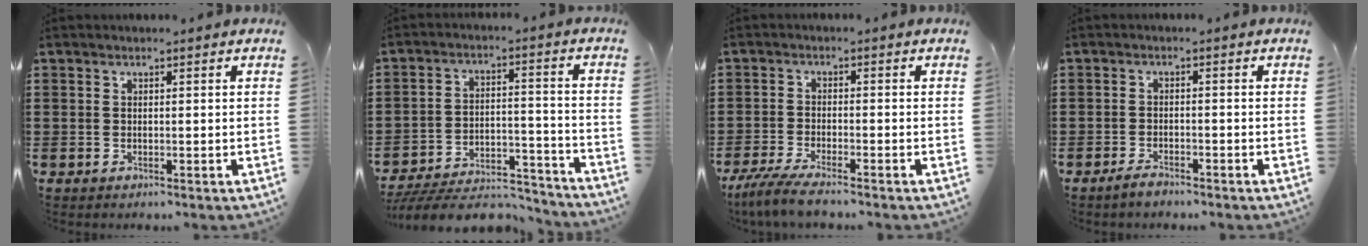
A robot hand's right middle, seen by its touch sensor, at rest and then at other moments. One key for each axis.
{"total": 7.8, "fx": -7.3, "fy": 1.5, "fz": 2.4, "tx": -0.040, "ty": 0.017, "tz": -0.142}
{"total": 4.4, "fx": -3.8, "fy": 0.0, "fz": 2.2, "tx": -0.058, "ty": -0.017, "tz": -0.076}
{"total": 2.0, "fx": -1.7, "fy": 0.5, "fz": 0.9, "tx": -0.018, "ty": 0.002, "tz": -0.032}